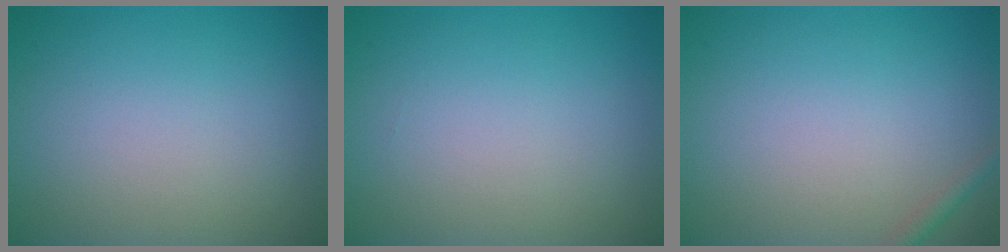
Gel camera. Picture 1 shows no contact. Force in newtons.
{"total": 0.0}
{"total": 1.0, "press": 1.0, "slide": 0.0}